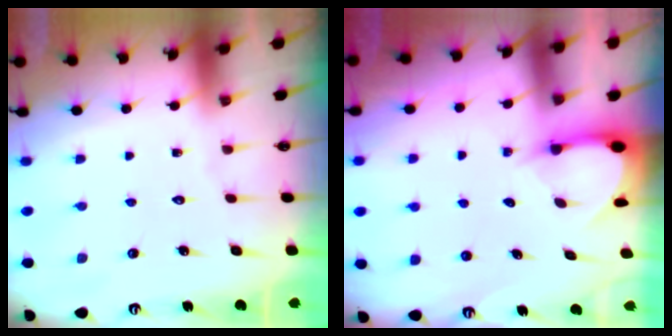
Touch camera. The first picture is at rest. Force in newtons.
{"total": 2.8, "press": 2.8, "slide": 0.2}